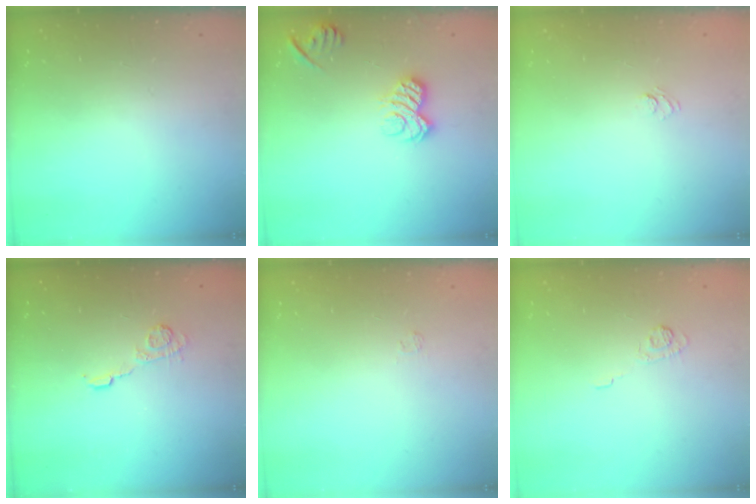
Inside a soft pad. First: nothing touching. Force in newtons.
{"total": 8.7, "press": 8.7, "slide": 0.3}
{"total": 4.2, "press": 4.0, "slide": 1.2}
{"total": 5.2, "press": 5.2, "slide": 0.4}
{"total": 1.7, "press": 1.2, "slide": 1.1}
{"total": 3.6, "press": 3.3, "slide": 1.5}